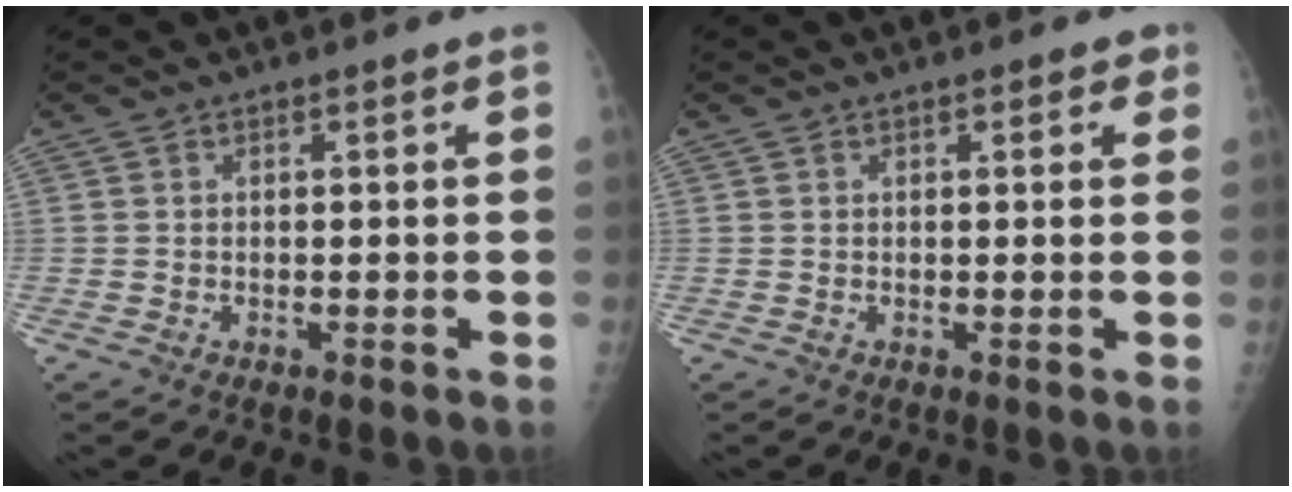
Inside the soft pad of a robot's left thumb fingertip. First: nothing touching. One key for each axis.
{"total": 2.4, "fx": 1.3, "fy": 1.0, "fz": 1.7, "tx": -0.011, "ty": -0.001, "tz": 0.012}